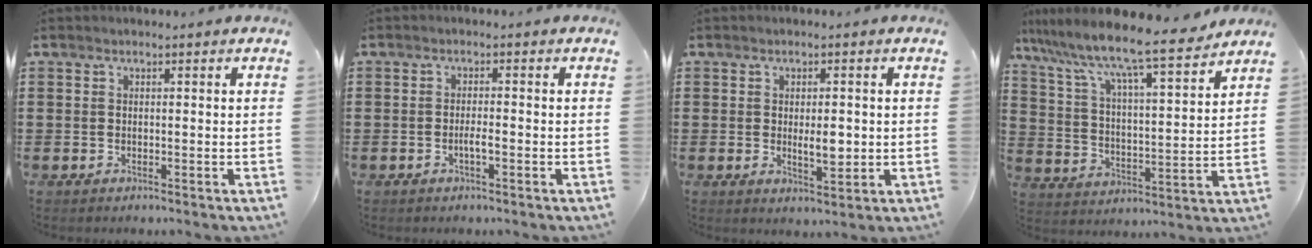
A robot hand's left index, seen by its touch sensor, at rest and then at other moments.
{"total": 1.9, "force": [-0.8, 0.3, 1.6], "torque": [-0.029, 0.002, -0.015]}
{"total": 3.8, "force": [-0.1, 1.7, 3.5], "torque": [-0.056, 0.000, -0.004]}
{"total": 8.8, "force": [7.8, 0.2, 4.0], "torque": [-0.111, -0.057, 0.125]}